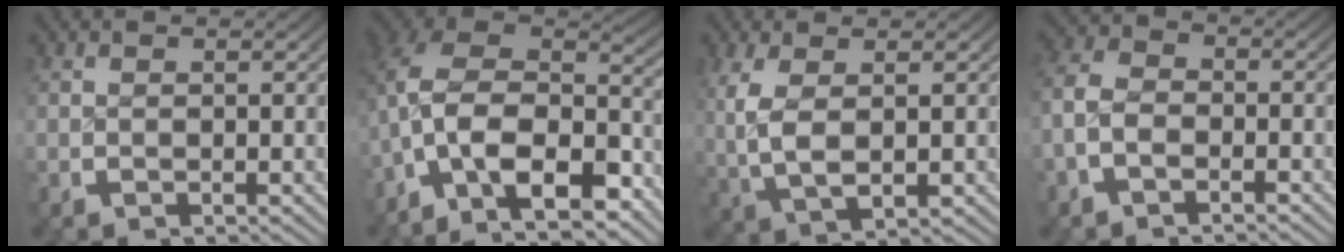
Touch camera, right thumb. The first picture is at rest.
{"total": 15.9, "force": [-3.3, 11.4, 10.5], "torque": [-0.252, -0.062, -0.043]}
{"total": 5.4, "force": [0.8, 3.0, 4.4], "torque": [-0.111, -0.012, 0.031]}
{"total": 4.4, "force": [-1.3, 3.4, 2.6], "torque": [-0.060, -0.013, -0.021]}